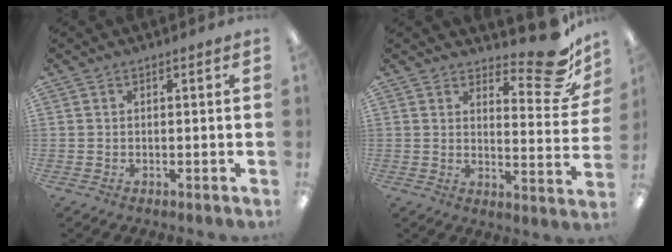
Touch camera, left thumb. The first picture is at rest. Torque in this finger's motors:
{"motor_torque": [-0.11, -0.19, -0.02, -0.14, 0.00]}